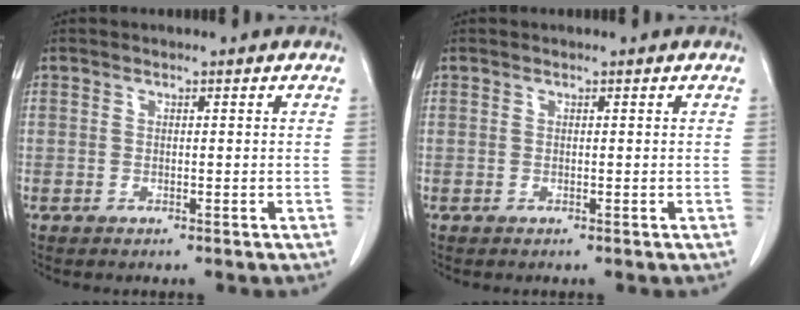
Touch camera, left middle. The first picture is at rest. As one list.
[{"total": 0.0}]